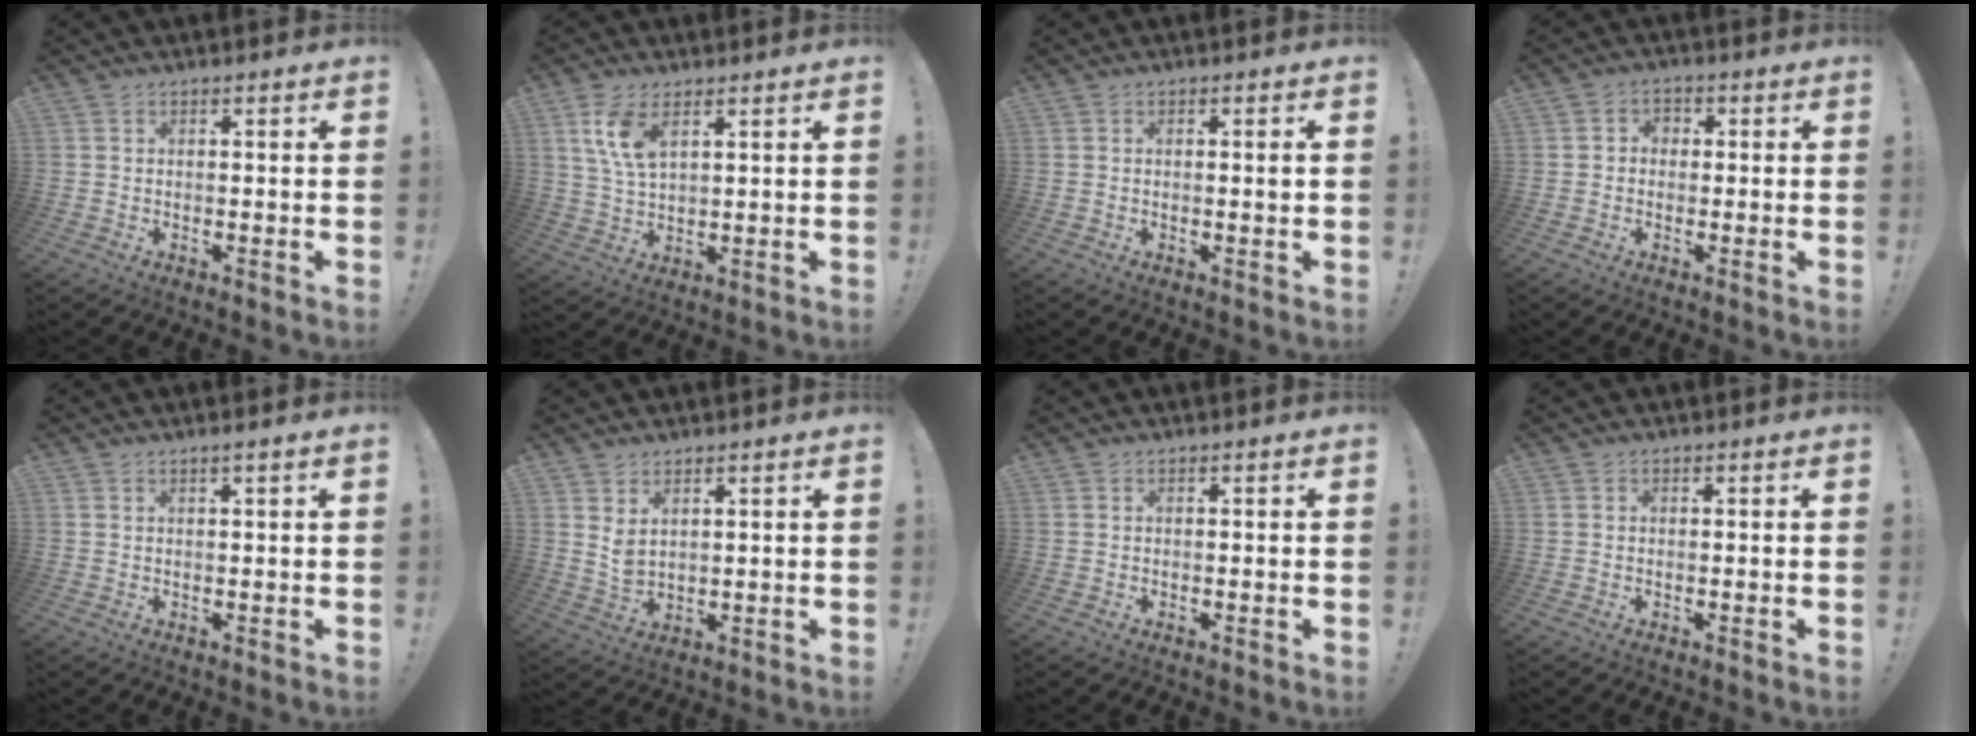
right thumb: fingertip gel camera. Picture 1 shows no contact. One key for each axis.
{"total": 8.5, "fx": 4.3, "fy": 3.8, "fz": 6.3, "tx": -0.118, "ty": -0.014, "tz": 0.080}
{"total": 1.3, "fx": 0.0, "fy": -0.3, "fz": 1.2, "tx": -0.020, "ty": -0.001, "tz": -0.002}
{"total": 2.9, "fx": -0.5, "fy": 2.6, "fz": 1.2, "tx": -0.015, "ty": 0.005, "tz": -0.010}
{"total": 1.3, "fx": 0.8, "fy": -0.4, "fz": 1.0, "tx": -0.013, "ty": -0.003, "tz": 0.011}
{"total": 4.3, "fx": 2.6, "fy": 1.9, "fz": 2.8, "tx": -0.035, "ty": -0.023, "tz": 0.047}
{"total": 0.0}
{"total": 0.0}